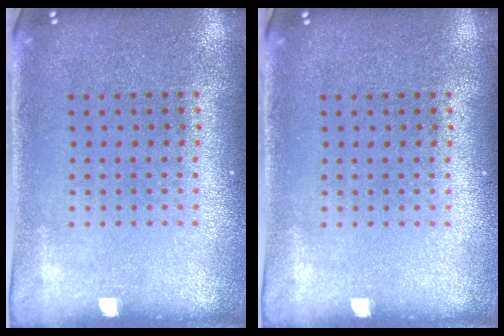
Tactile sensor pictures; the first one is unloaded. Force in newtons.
{"total": 0.0}